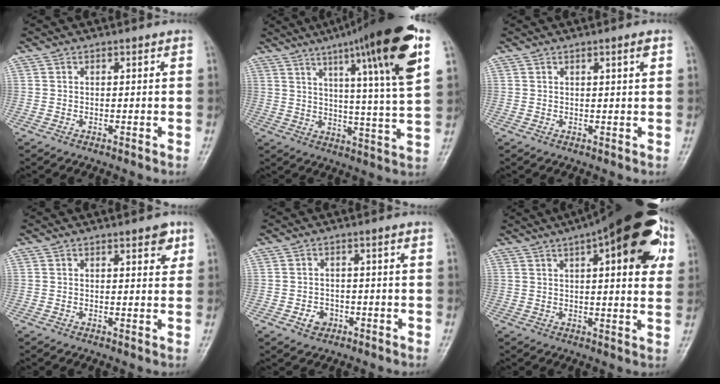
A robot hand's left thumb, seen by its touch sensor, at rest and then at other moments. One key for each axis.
{"total": 22.0, "fx": 10.9, "fy": 2.0, "fz": 19.0, "tx": -0.269, "ty": -0.026, "tz": 0.156}
{"total": 1.7, "fx": 0.8, "fy": 0.0, "fz": 1.5, "tx": -0.024, "ty": -0.003, "tz": 0.013}
{"total": 3.4, "fx": 1.9, "fy": 1.3, "fz": 2.5, "tx": -0.019, "ty": -0.007, "tz": 0.020}
{"total": 3.0, "fx": -1.3, "fy": 2.4, "fz": 1.2, "tx": -0.010, "ty": 0.011, "tz": -0.017}
{"total": 22.0, "fx": 9.2, "fy": 7.0, "fz": 18.7, "tx": -0.244, "ty": 0.007, "tz": 0.121}